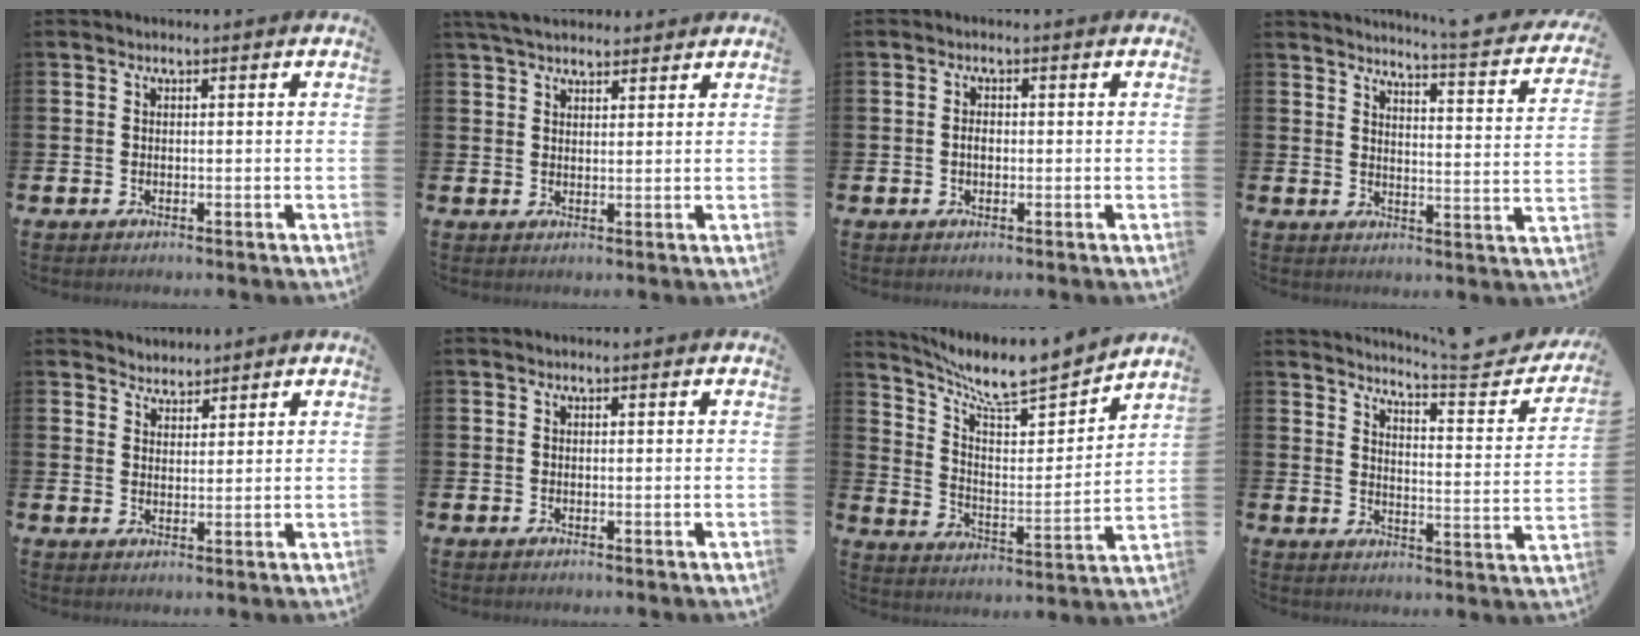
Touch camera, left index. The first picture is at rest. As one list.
[{"total": 4.3, "force": [3.9, 1.3, 1.2], "torque": [-0.033, -0.008, 0.073]}, {"total": 1.3, "force": [-0.2, 0.8, 1.0], "torque": [-0.011, 0.002, -0.007]}, {"total": 3.9, "force": [3.6, -0.3, 1.2], "torque": [-0.030, -0.041, 0.052]}, {"total": 3.2, "force": [3.0, 1.0, -0.6], "torque": [0.001, -0.010, 0.056]}, {"total": 0.0}, {"total": 8.2, "force": [7.7, 0.9, 2.7], "torque": [-0.082, -0.065, 0.128]}, {"total": 5.6, "force": [5.3, 0.1, 2.0], "torque": [-0.034, -0.052, 0.079]}]